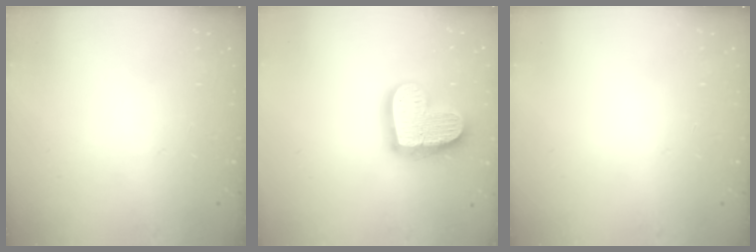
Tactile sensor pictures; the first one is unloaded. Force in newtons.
{"total": 18.9, "press": 18.8, "slide": 1.7}
{"total": 0.0}